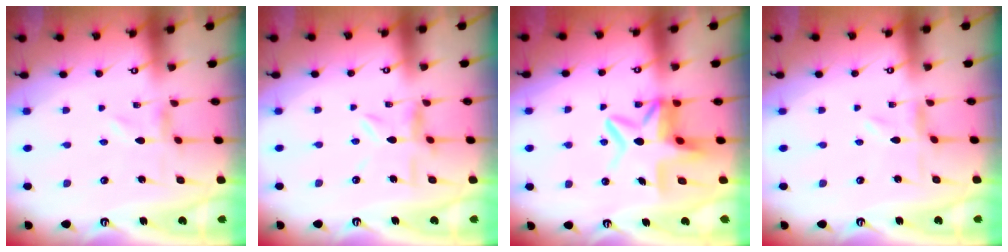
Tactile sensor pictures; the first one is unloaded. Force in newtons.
{"total": 7.6, "press": 7.6, "slide": 0.8}
{"total": 10.5, "press": 10.3, "slide": 2.1}
{"total": 0.0}